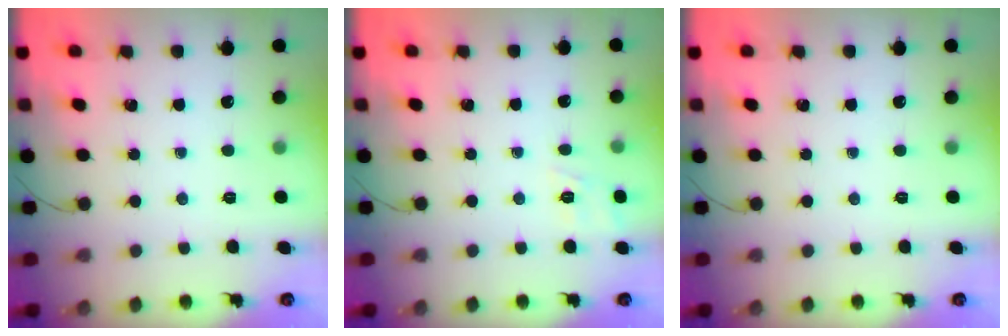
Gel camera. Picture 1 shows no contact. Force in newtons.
{"total": 3.2, "press": 2.6, "slide": 1.8}
{"total": 0.0}